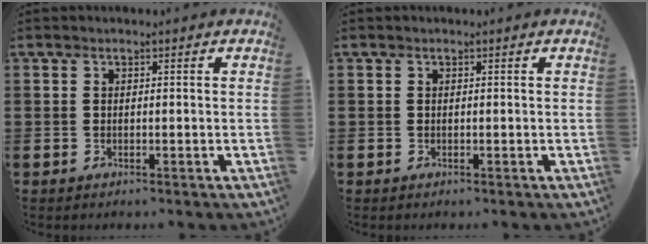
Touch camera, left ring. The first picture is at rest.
{"total": 0.0}